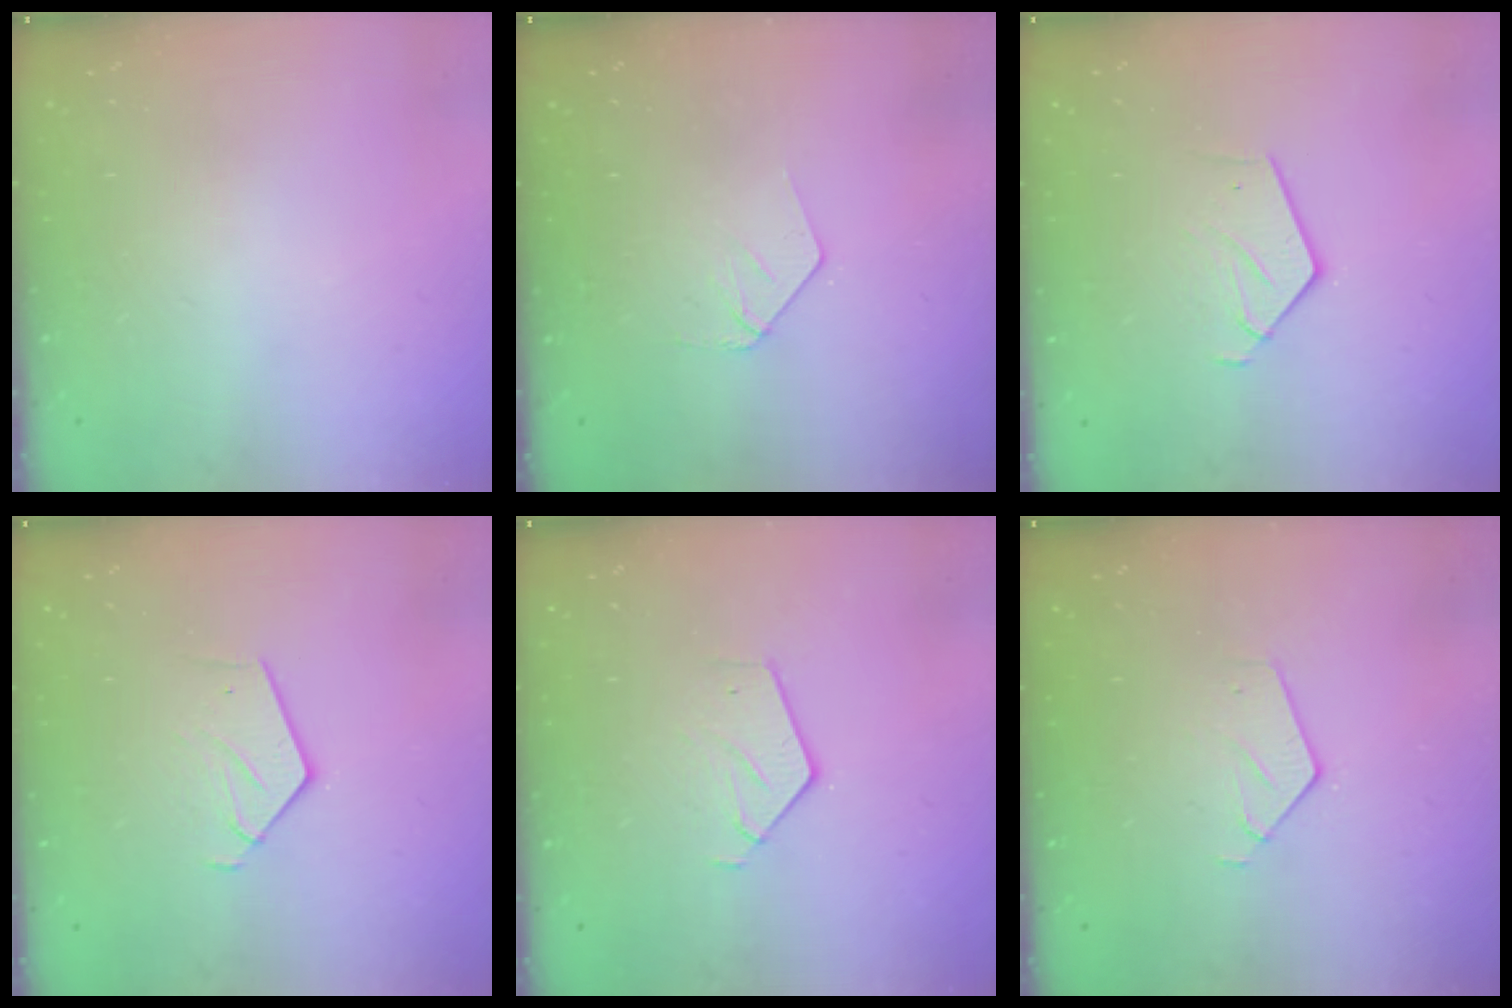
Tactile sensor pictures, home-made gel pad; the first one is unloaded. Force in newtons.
{"total": 4.0, "press": 4.0, "slide": 0.3}
{"total": 2.8, "press": 2.8, "slide": 0.2}
{"total": 2.8, "press": 2.8, "slide": 0.2}
{"total": 3.8, "press": 3.8, "slide": 0.3}
{"total": 2.6, "press": 2.6, "slide": 0.2}